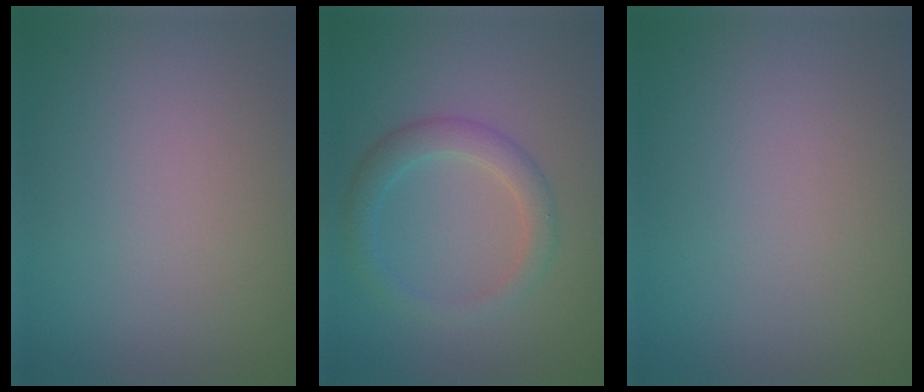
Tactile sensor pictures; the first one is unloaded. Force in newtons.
{"total": 2.7, "press": 2.7, "slide": 0.1}
{"total": 0.0}